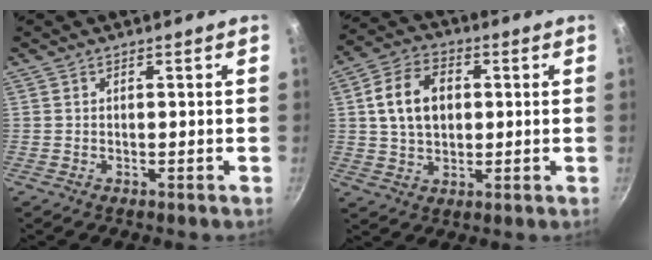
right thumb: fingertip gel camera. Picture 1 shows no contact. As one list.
[{"total": 11.2, "force": [1.8, 7.9, 7.7], "torque": [-0.119, 0.014, 0.025]}]